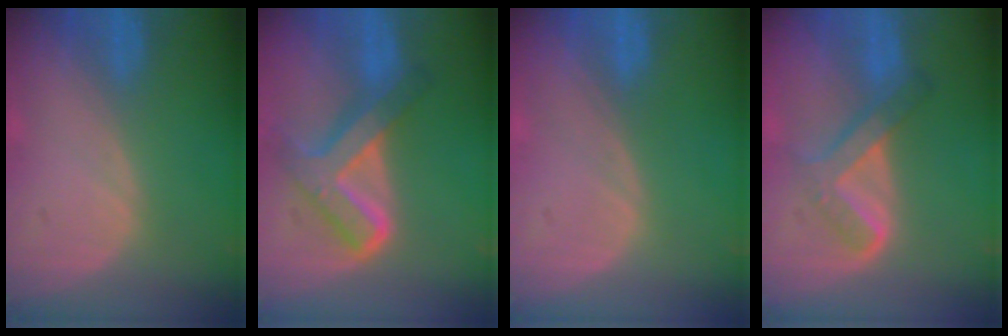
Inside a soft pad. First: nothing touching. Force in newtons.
{"total": 8.4, "press": 8.4, "slide": 0.6}
{"total": 0.0}
{"total": 6.1, "press": 5.4, "slide": 2.8}